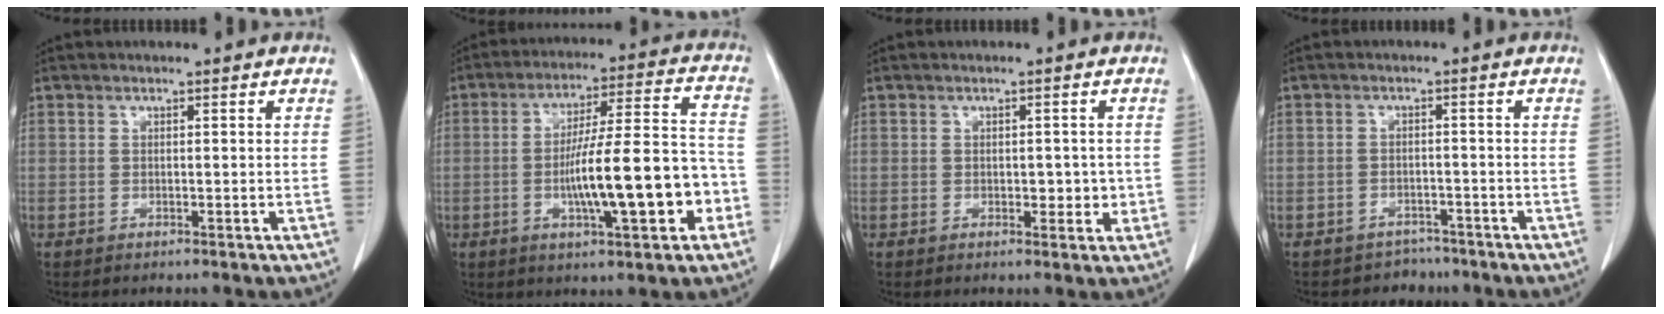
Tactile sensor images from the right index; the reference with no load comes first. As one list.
[{"total": 15.6, "force": [-4.1, 2.6, 14.8], "torque": [-0.240, 0.018, -0.059]}, {"total": 3.0, "force": [-0.2, 1.9, 2.3], "torque": [-0.020, 0.002, 0.002]}, {"total": 3.7, "force": [-3.0, 2.2, -0.5], "torque": [0.003, 0.013, -0.042]}]